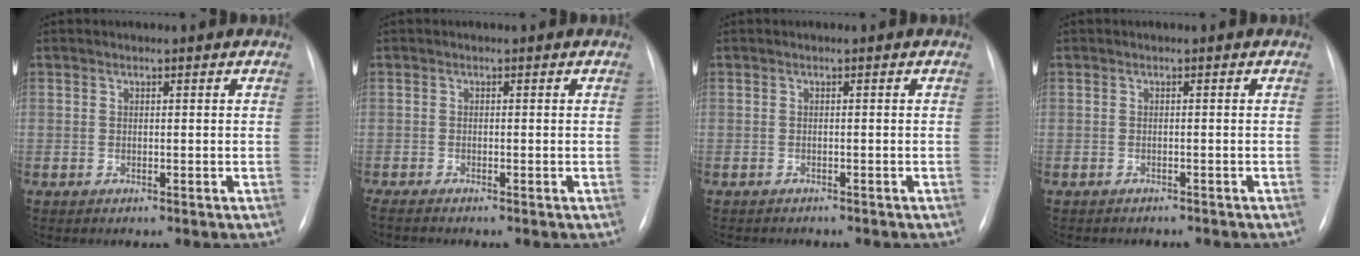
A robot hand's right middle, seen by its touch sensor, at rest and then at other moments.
{"total": 2.5, "force": [-2.2, 0.0, 1.2], "torque": [-0.019, -0.004, -0.035]}
{"total": 3.7, "force": [-3.3, 1.1, 1.3], "torque": [-0.018, -0.006, -0.035]}
{"total": 4.2, "force": [-3.8, 1.4, 1.2], "torque": [-0.015, -0.003, -0.042]}